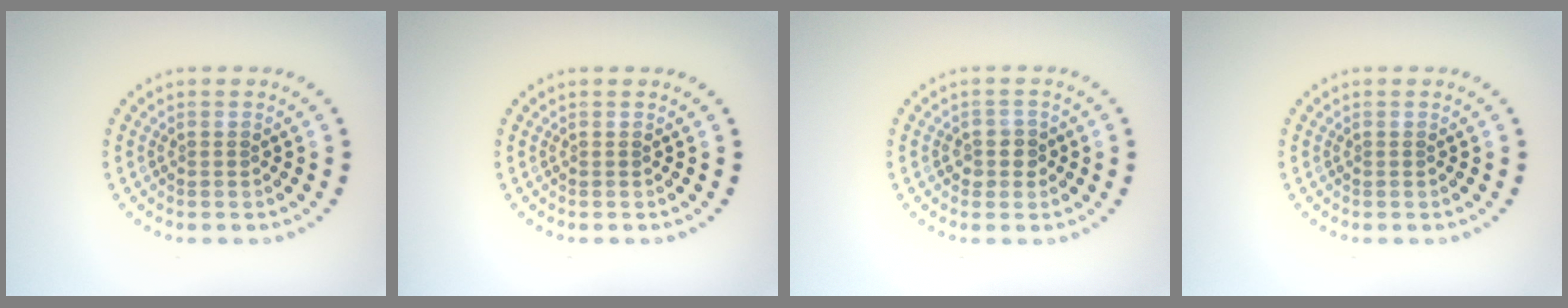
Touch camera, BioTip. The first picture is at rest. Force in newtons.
{"total": 0.0}
{"total": 1.7, "press": 1.5, "slide": 0.9}
{"total": 0.0}